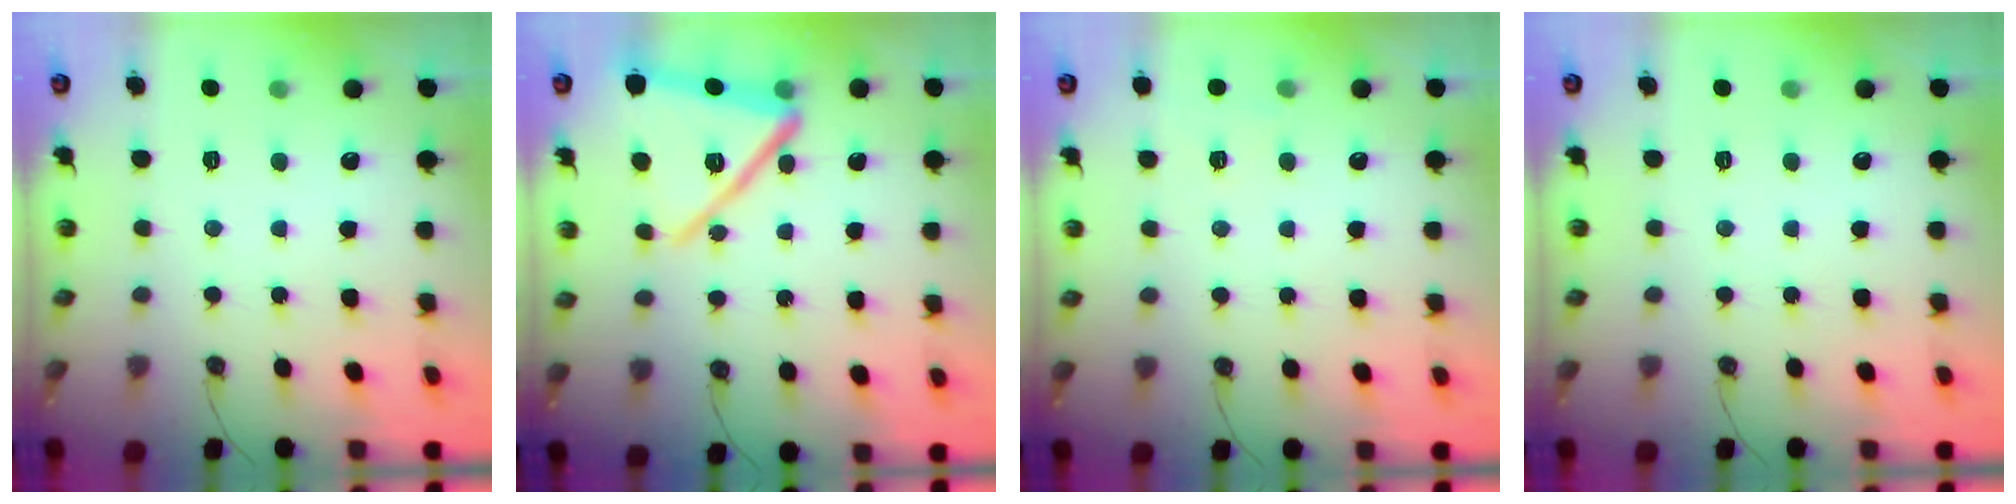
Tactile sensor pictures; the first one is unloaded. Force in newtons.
{"total": 20.2, "press": 19.7, "slide": 4.7}
{"total": 3.5, "press": 3.5, "slide": 0.4}
{"total": 0.0}